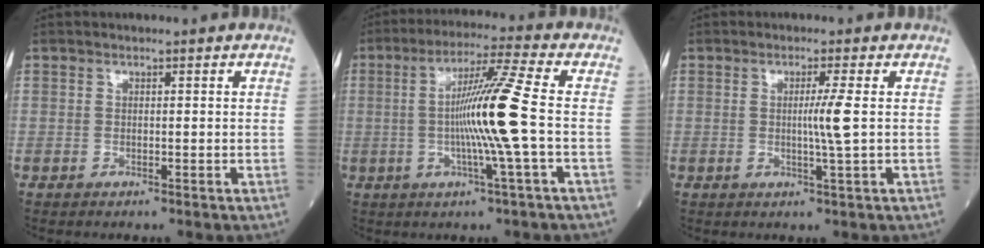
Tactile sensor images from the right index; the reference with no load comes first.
{"total": 11.1, "force": [-0.9, -2.1, 10.9], "torque": [-0.201, -0.004, -0.018]}
{"total": 3.4, "force": [0.1, -1.0, 3.3], "torque": [-0.058, -0.008, 0.002]}